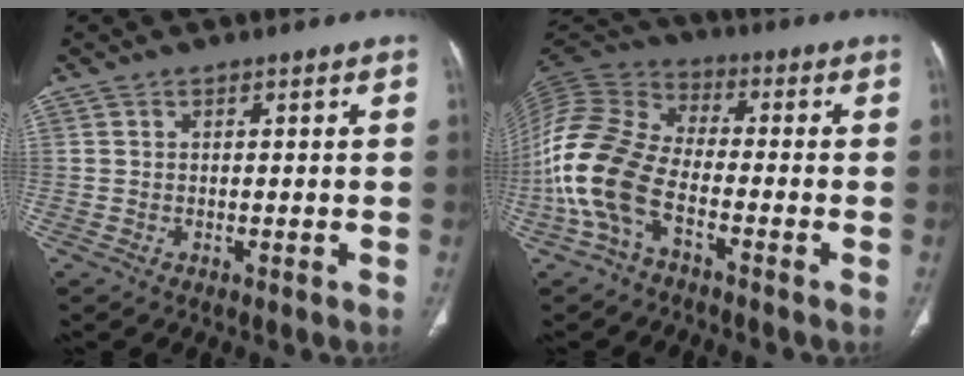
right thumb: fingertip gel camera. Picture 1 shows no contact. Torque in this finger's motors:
{"motor_torque": [0.33, 1.21, 2.08, -0.69, 0.60]}